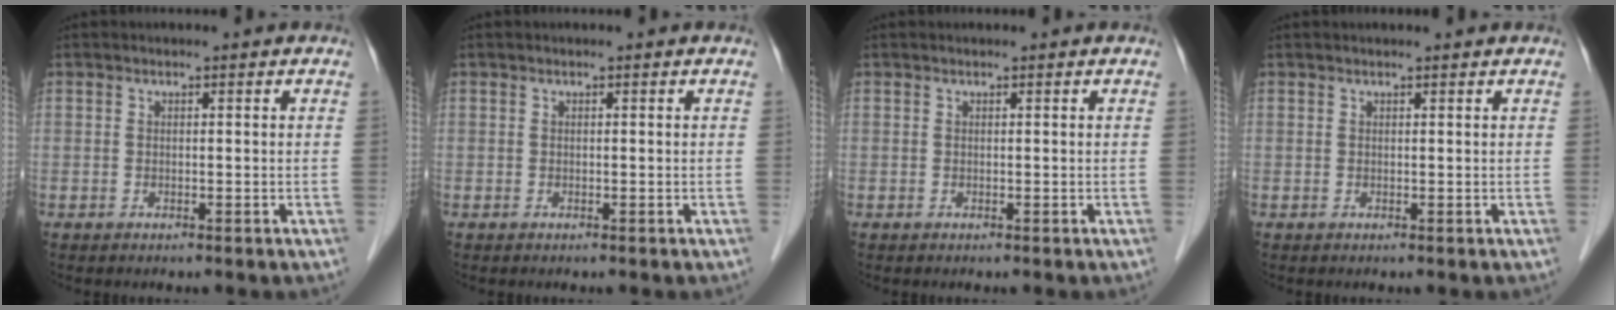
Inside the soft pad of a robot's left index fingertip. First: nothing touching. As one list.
[{"total": 0.0}, {"total": 0.0}, {"total": 1.6, "force": [1.5, 0.0, 0.5], "torque": [-0.007, 0.013, 0.021]}]